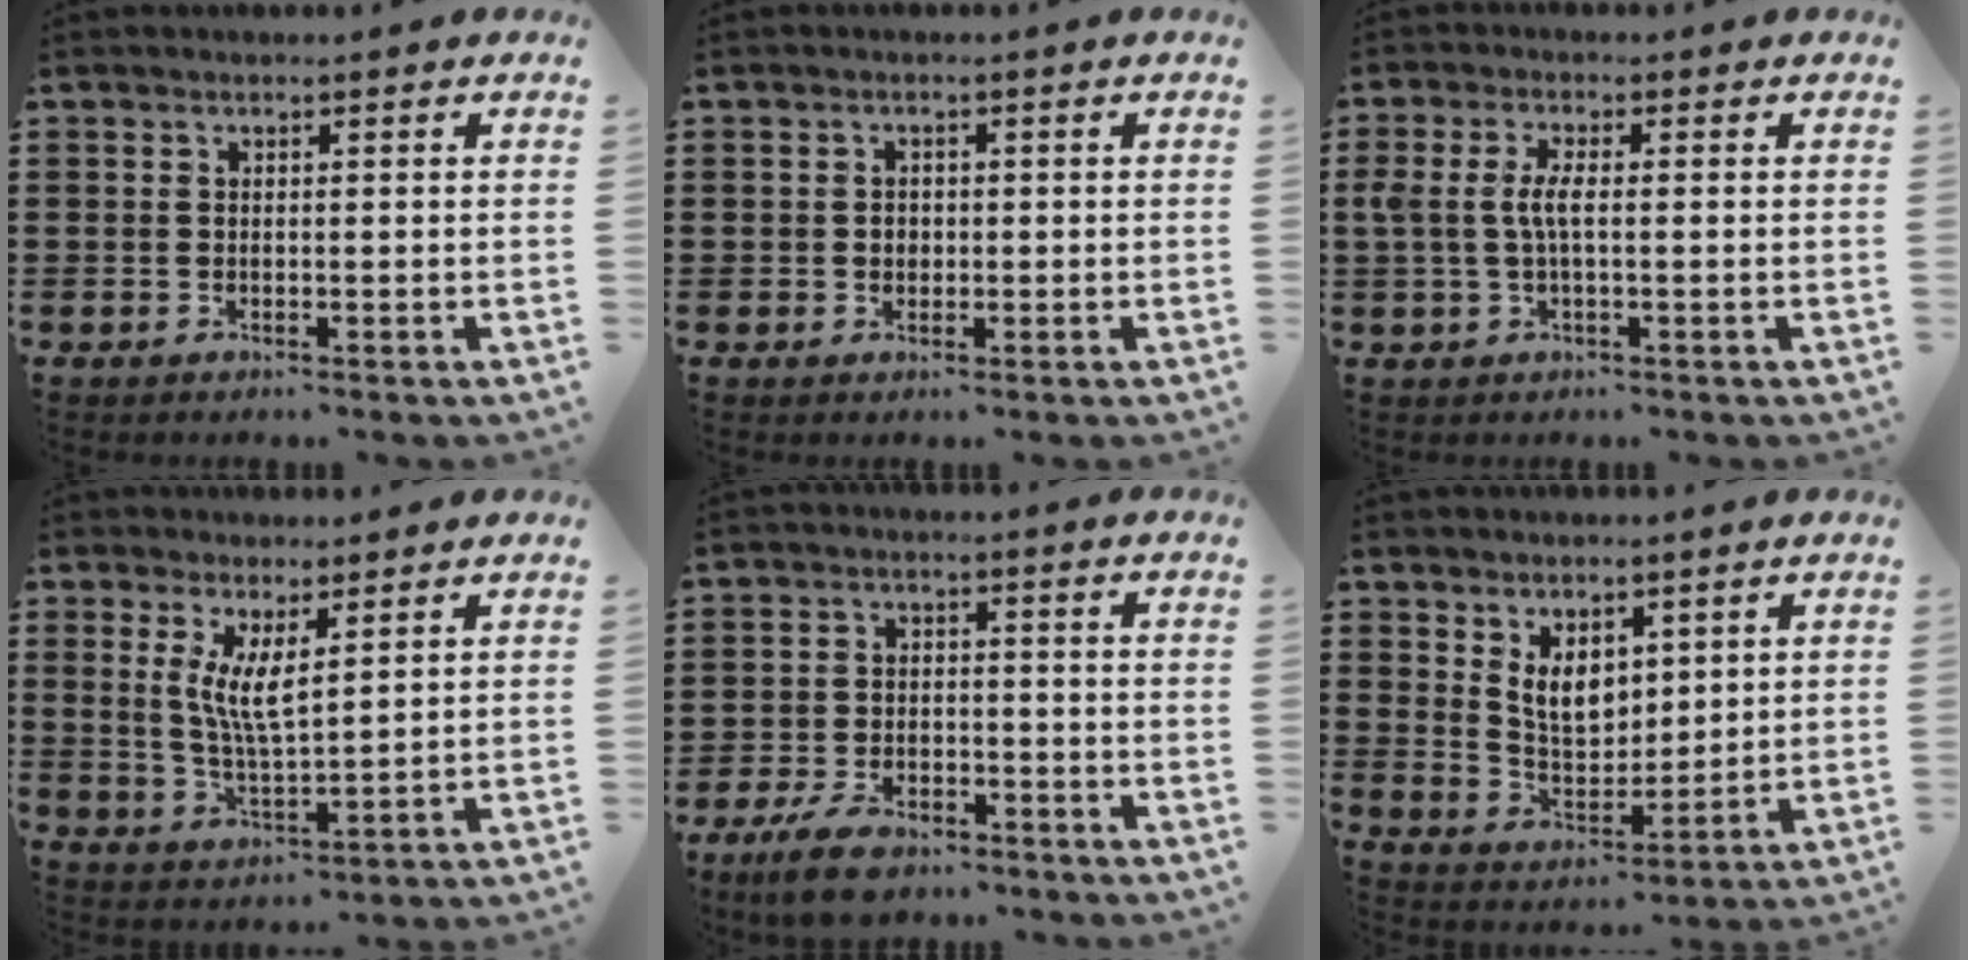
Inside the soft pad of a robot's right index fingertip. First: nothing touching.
{"total": 1.5, "force": [-0.1, 1.3, 0.8], "torque": [-0.017, 0.006, -0.003]}
{"total": 3.8, "force": [-0.2, 1.3, 3.6], "torque": [-0.089, -0.005, -0.011]}
{"total": 5.7, "force": [2.1, 1.4, 5.1], "torque": [-0.105, -0.002, 0.038]}
{"total": 5.5, "force": [-4.5, 2.0, 2.5], "torque": [-0.060, 0.007, -0.088]}
{"total": 6.0, "force": [2.8, 3.9, 3.6], "torque": [-0.067, -0.002, 0.050]}